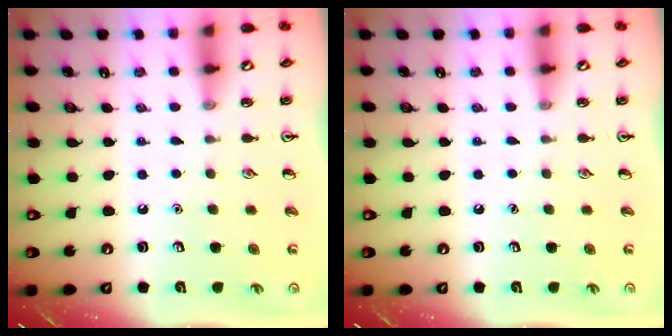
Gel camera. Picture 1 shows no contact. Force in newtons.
{"total": 0.0}